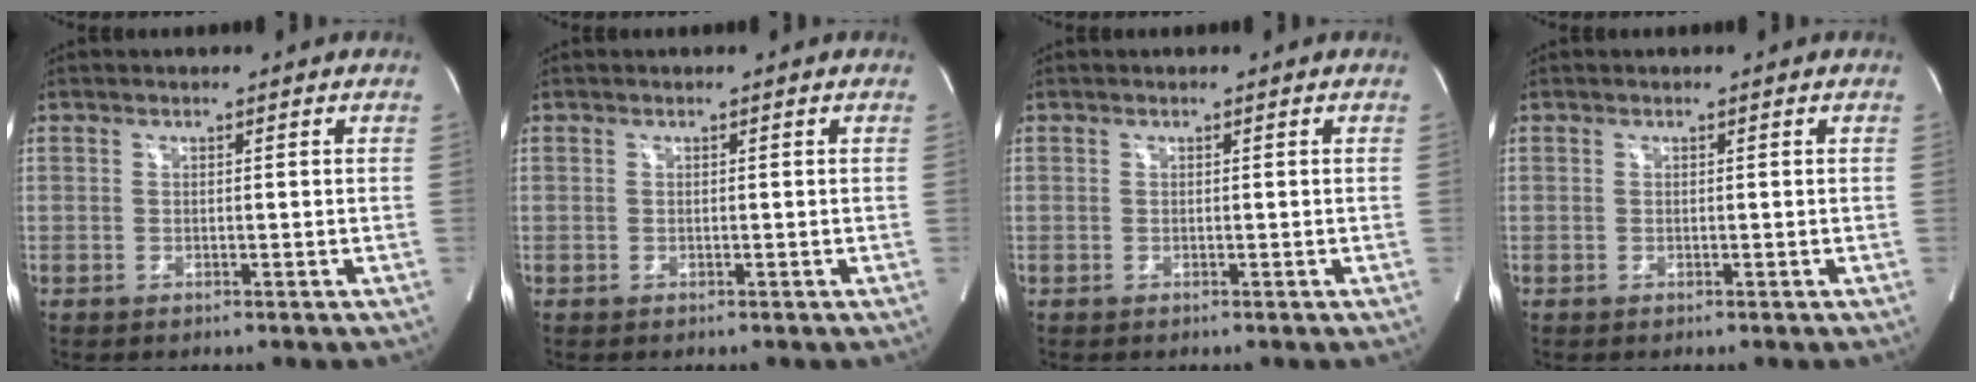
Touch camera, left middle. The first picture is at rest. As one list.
[{"total": 0.0}, {"total": 0.0}, {"total": 0.0}]